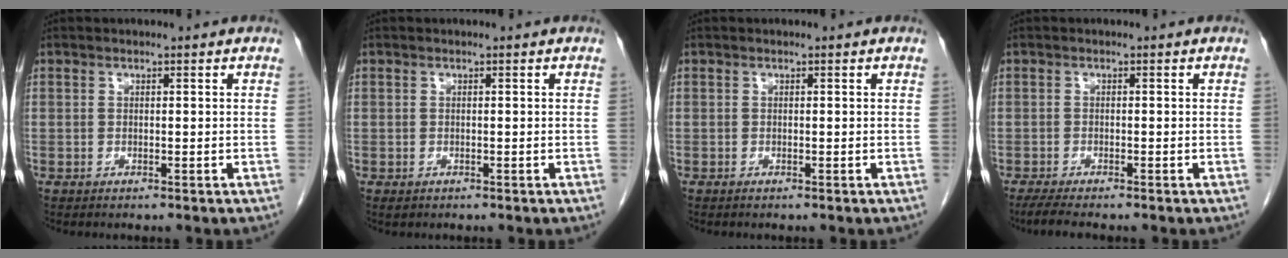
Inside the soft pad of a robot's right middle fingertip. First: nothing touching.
{"total": 0.6, "force": [-0.3, 0.4, 0.2], "torque": [-0.006, 0.002, 0.000]}
{"total": 0.0}
{"total": 3.6, "force": [-2.9, 0.2, 2.0], "torque": [-0.039, -0.009, -0.047]}